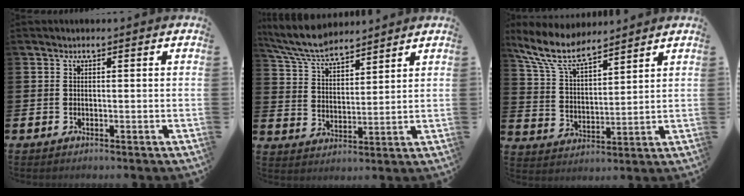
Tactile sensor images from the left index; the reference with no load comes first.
{"total": 7.1, "force": [6.6, 1.6, 2.1], "torque": [-0.071, -0.024, 0.122]}
{"total": 8.5, "force": [7.6, 1.9, 3.2], "torque": [-0.099, -0.032, 0.138]}